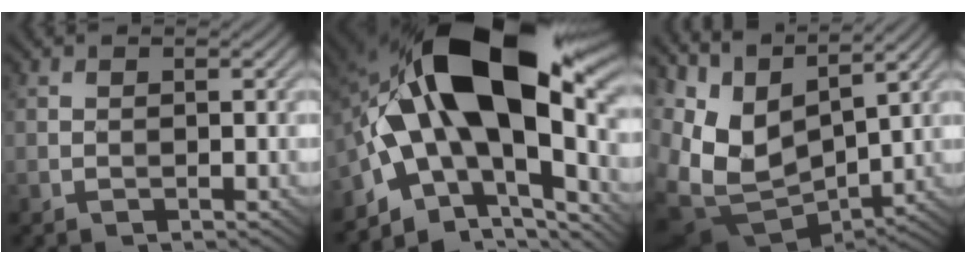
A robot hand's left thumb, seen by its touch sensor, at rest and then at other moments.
{"total": 19.4, "force": [0.8, 11.3, 15.7], "torque": [-0.292, -0.001, 0.015]}
{"total": 10.8, "force": [2.8, 6.5, 8.2], "torque": [-0.188, -0.009, 0.063]}